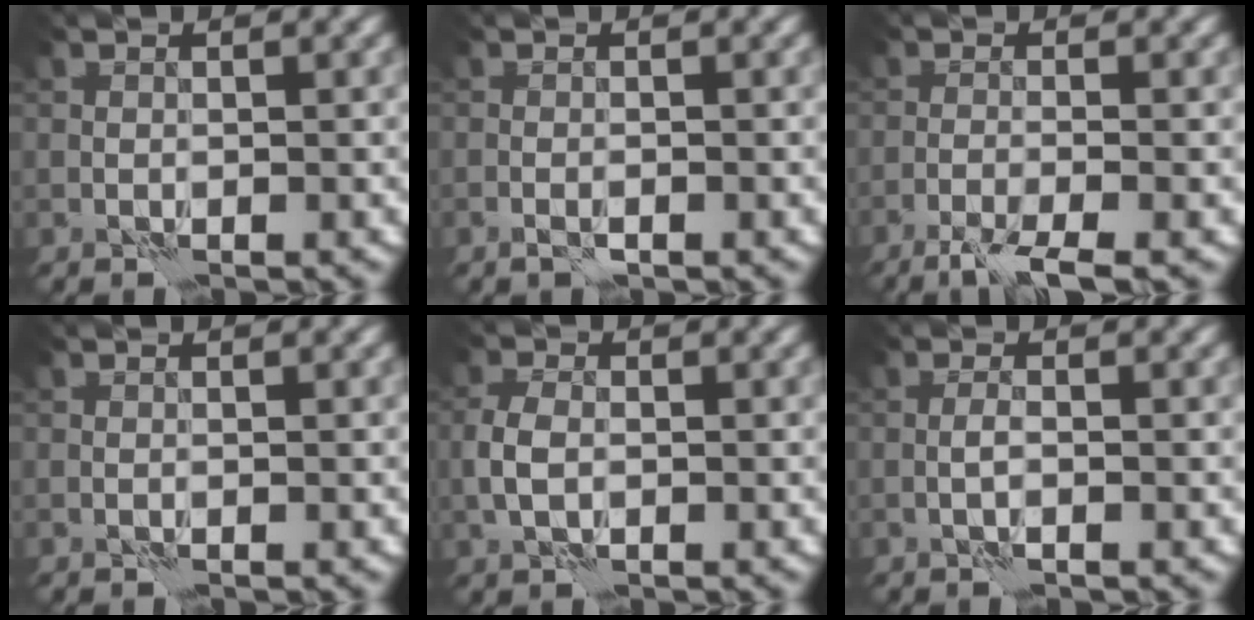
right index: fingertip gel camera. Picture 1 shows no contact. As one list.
[{"total": 0.9, "force": [-0.5, 0.3, 0.7], "torque": [-0.017, -0.002, -0.011]}, {"total": 4.1, "force": [-2.9, 0.5, 2.9], "torque": [-0.055, -0.004, -0.060]}, {"total": 0.0}, {"total": 2.7, "force": [-0.4, 1.8, 2.0], "torque": [-0.048, 0.000, -0.013]}, {"total": 0.9, "force": [-0.3, 0.0, 0.8], "torque": [-0.021, 0.002, -0.009]}]